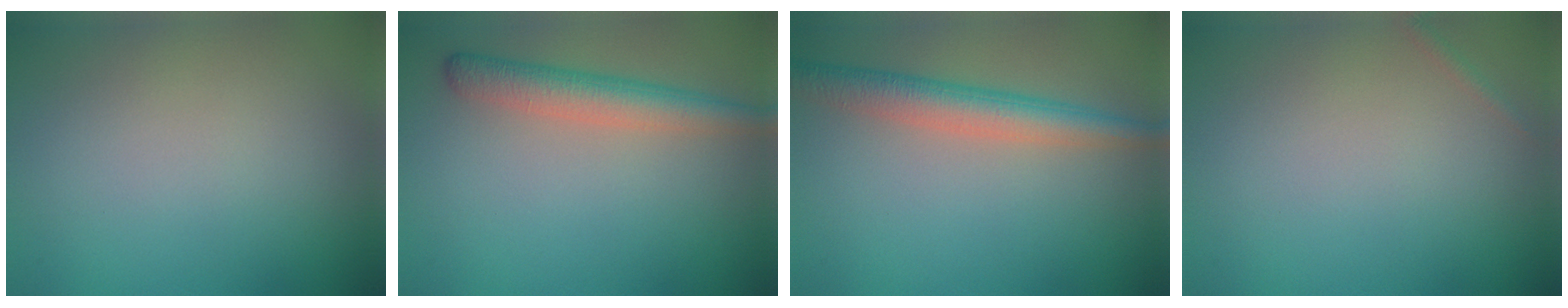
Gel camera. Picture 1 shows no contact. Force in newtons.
{"total": 3.8, "press": 3.8, "slide": 0.2}
{"total": 4.2, "press": 4.2, "slide": 0.1}
{"total": 0.5, "press": 0.5, "slide": 0.0}